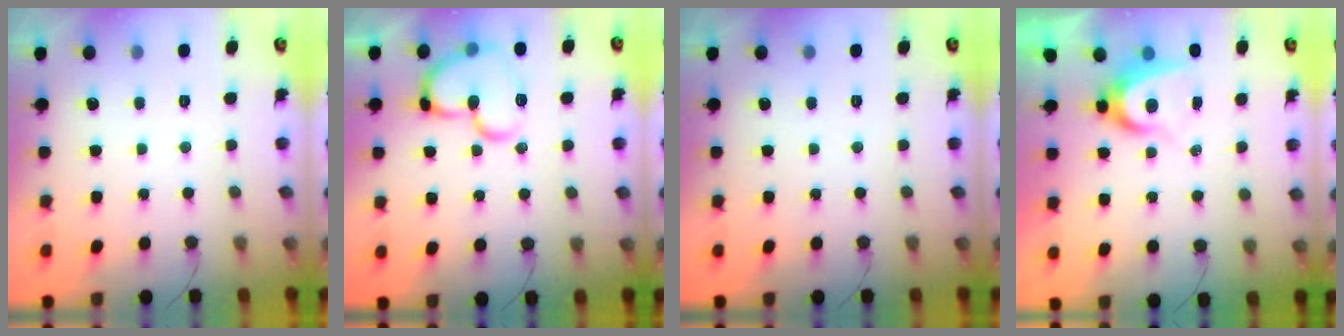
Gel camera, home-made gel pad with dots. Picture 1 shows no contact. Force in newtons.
{"total": 16.1, "press": 16.0, "slide": 1.8}
{"total": 0.0}
{"total": 6.3, "press": 6.3, "slide": 0.2}